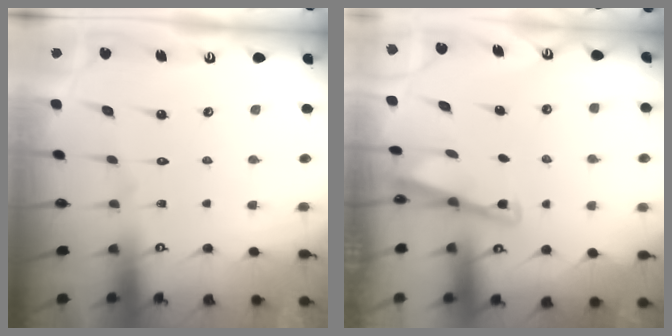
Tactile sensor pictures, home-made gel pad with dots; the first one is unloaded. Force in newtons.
{"total": 2.9, "press": 2.9, "slide": 0.3}